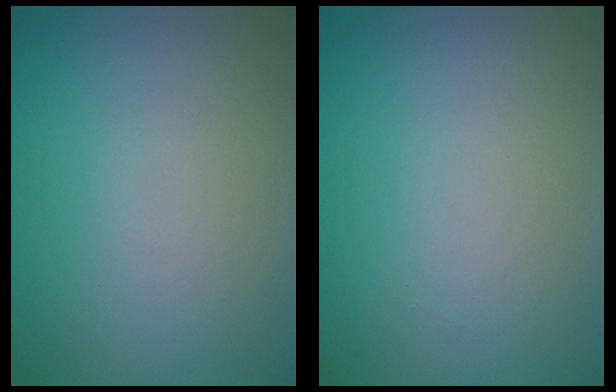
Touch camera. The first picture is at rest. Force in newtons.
{"total": 0.0}